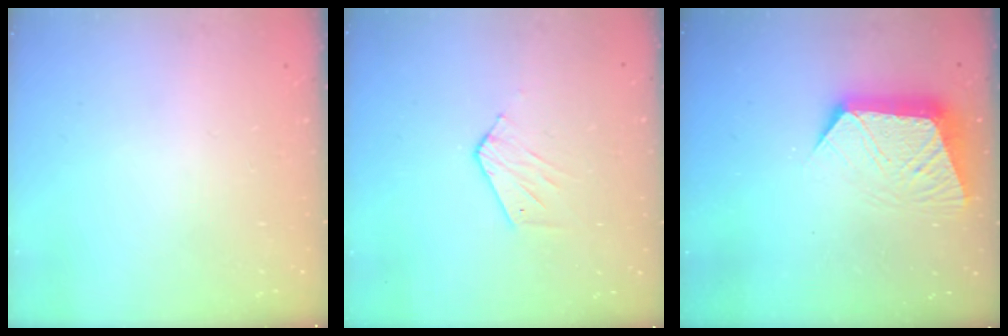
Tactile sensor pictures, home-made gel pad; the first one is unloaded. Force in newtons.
{"total": 5.7, "press": 5.7, "slide": 0.6}
{"total": 10.4, "press": 10.4, "slide": 0.7}